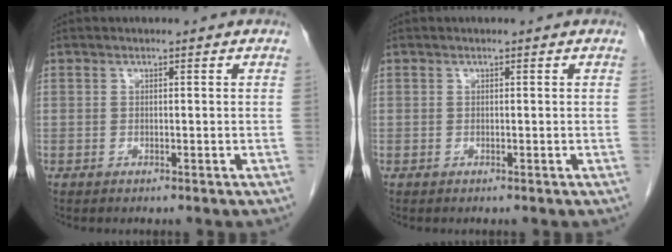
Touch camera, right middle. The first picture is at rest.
{"total": 0.0}